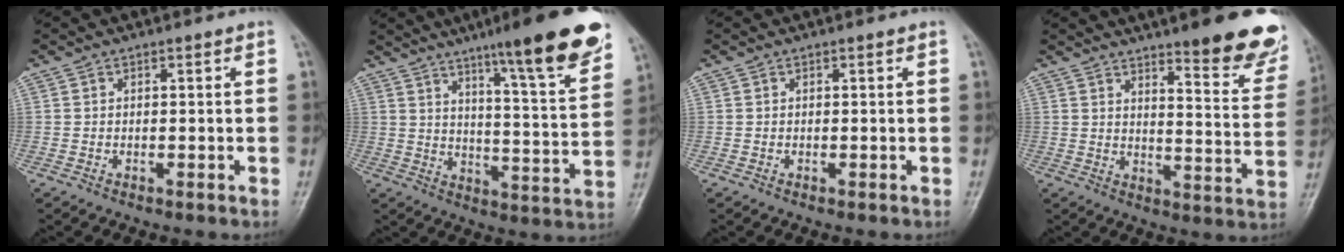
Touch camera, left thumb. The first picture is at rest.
{"total": 18.2, "force": [12.0, 1.8, 13.6], "torque": [-0.171, -0.063, 0.172]}
{"total": 0.0}
{"total": 16.6, "force": [11.9, 3.4, 11.0], "torque": [-0.098, -0.079, 0.151]}